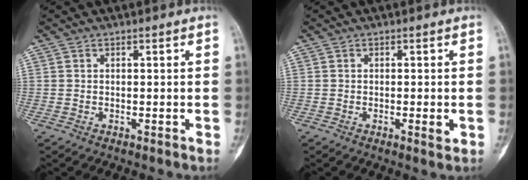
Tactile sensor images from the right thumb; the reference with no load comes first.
{"total": 1.9, "force": [-0.5, 0.5, 1.8], "torque": [-0.025, -0.004, -0.006]}